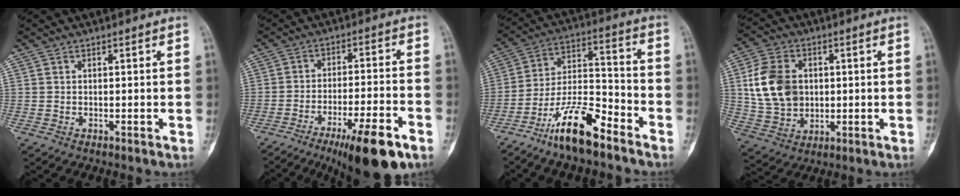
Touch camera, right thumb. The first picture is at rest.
{"total": 14.6, "force": [-8.8, 2.8, 11.3], "torque": [-0.171, 0.037, -0.136]}
{"total": 13.8, "force": [-9.7, 3.9, 9.1], "torque": [-0.167, 0.073, -0.183]}
{"total": 12.9, "force": [1.6, 9.8, 8.2], "torque": [-0.139, 0.002, 0.036]}